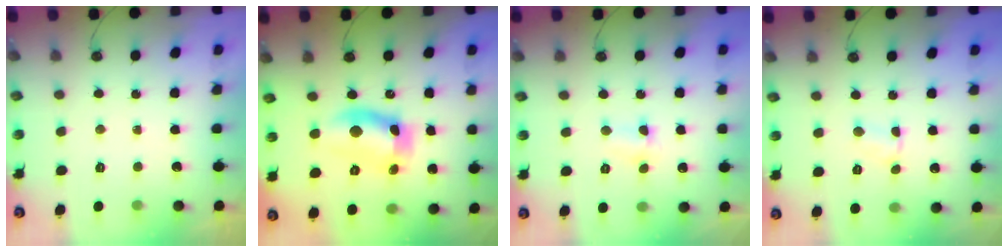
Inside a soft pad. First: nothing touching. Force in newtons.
{"total": 12.2, "press": 12.1, "slide": 1.3}
{"total": 3.3, "press": 3.3, "slide": 0.5}
{"total": 1.7, "press": 1.7, "slide": 0.2}